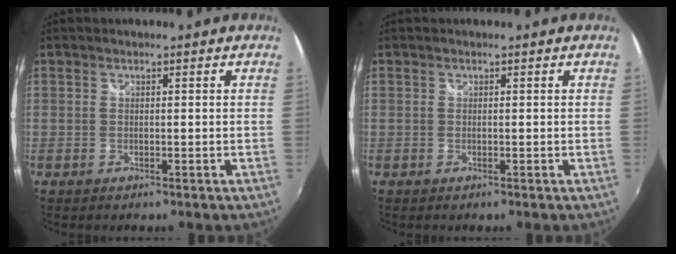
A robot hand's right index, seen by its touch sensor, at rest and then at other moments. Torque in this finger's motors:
{"motor_torque": [0.00, 0.00, 0.00, 0.00]}